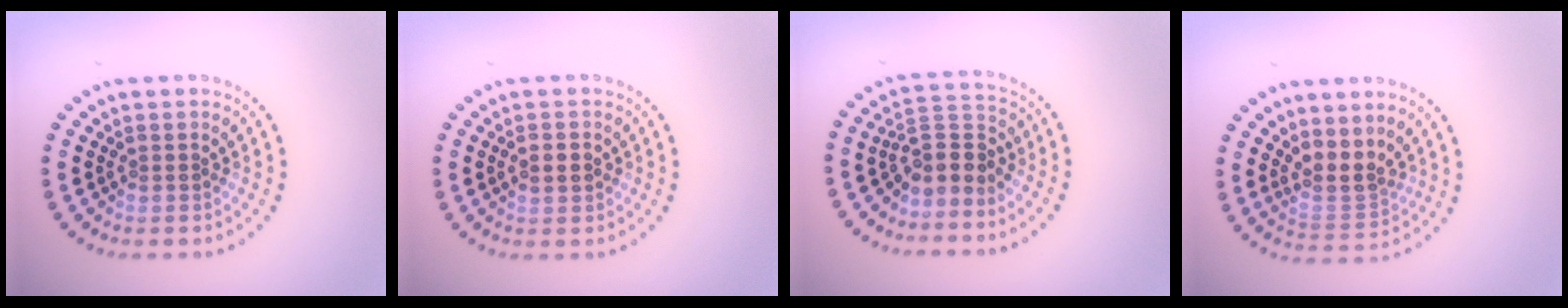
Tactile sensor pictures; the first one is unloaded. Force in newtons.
{"total": 2.2, "press": 2.2, "slide": 0.1}
{"total": 3.3, "press": 2.7, "slide": 1.9}
{"total": 3.1, "press": 2.5, "slide": 1.8}